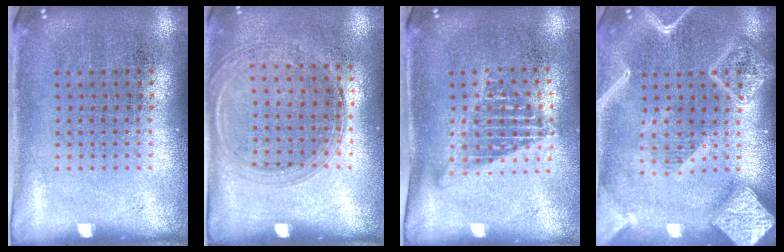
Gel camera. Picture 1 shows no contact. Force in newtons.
{"total": 1.4, "press": 1.3, "slide": 0.5}
{"total": 1.4, "press": 1.2, "slide": 0.8}
{"total": 3.2, "press": 3.2, "slide": 0.4}